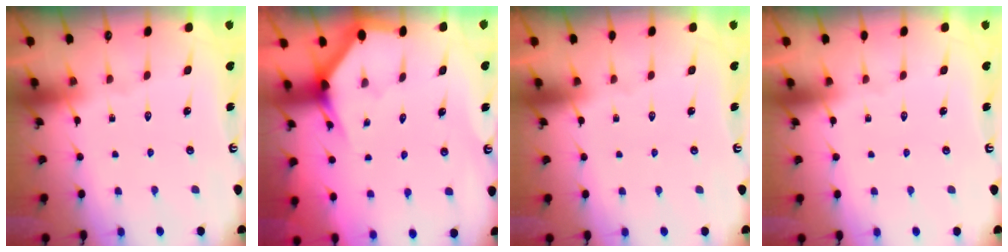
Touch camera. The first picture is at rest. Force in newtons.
{"total": 3.0, "press": 3.0, "slide": 0.1}
{"total": 0.0}
{"total": 0.0}